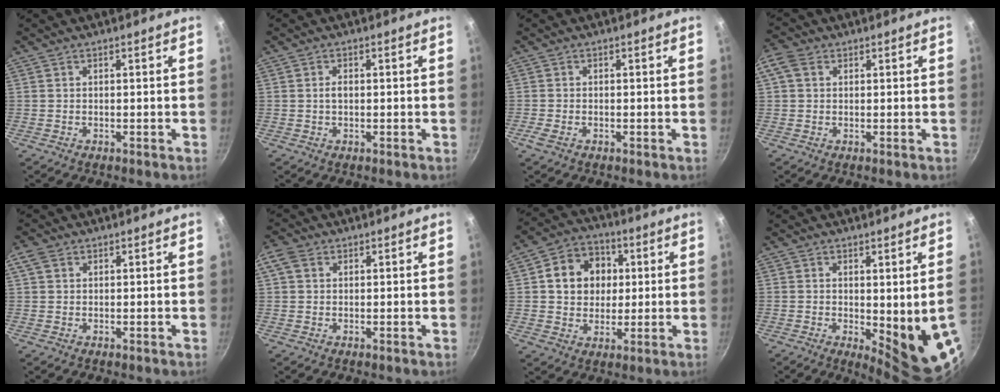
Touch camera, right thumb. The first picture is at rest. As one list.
[{"total": 1.5, "force": [0.1, 0.9, 1.2], "torque": [-0.019, 0.006, 0.001]}, {"total": 1.7, "force": [-0.8, 1.0, 1.2], "torque": [-0.031, 0.001, -0.017]}, {"total": 4.0, "force": [1.3, 3.0, 2.4], "torque": [-0.047, 0.010, 0.018]}, {"total": 2.6, "force": [1.1, 1.8, 1.5], "torque": [-0.029, 0.004, 0.020]}, {"total": 3.6, "force": [1.2, 2.7, 2.1], "torque": [-0.041, 0.008, 0.019]}, {"total": 11.8, "force": [2.3, 10.0, 5.8], "torque": [-0.063, 0.010, 0.031]}, {"total": 10.3, "force": [-0.9, 2.6, 10.0], "torque": [-0.111, -0.022, -0.001]}]